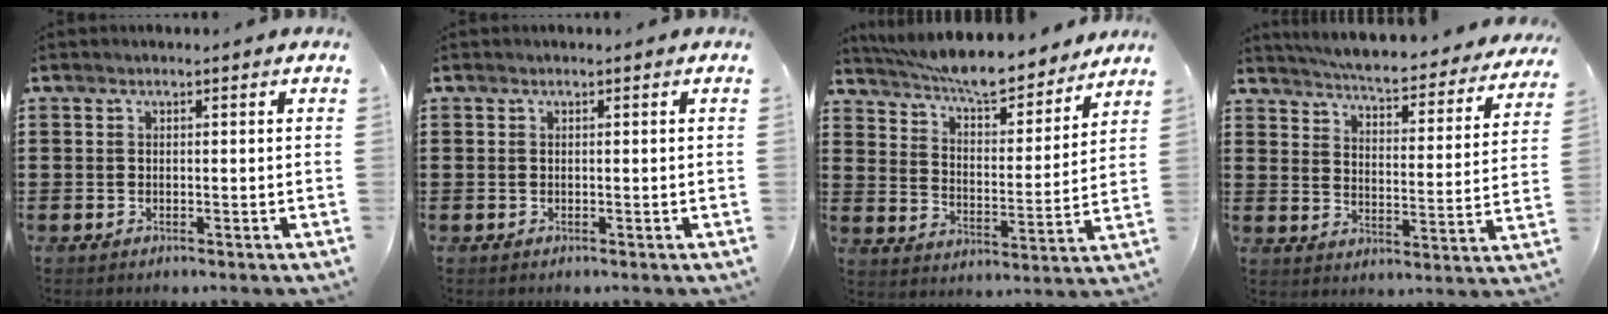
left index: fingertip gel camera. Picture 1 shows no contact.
{"total": 0.0}
{"total": 7.8, "force": [7.3, 0.5, 2.6], "torque": [-0.082, -0.049, 0.128]}
{"total": 5.3, "force": [5.1, -0.4, 1.4], "torque": [-0.046, -0.050, 0.081]}